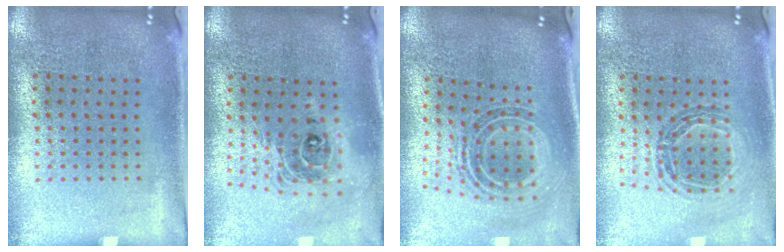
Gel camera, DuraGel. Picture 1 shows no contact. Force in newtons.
{"total": 2.0, "press": 1.5, "slide": 1.3}
{"total": 1.2, "press": 1.0, "slide": 0.7}
{"total": 0.9, "press": 0.9, "slide": 0.1}